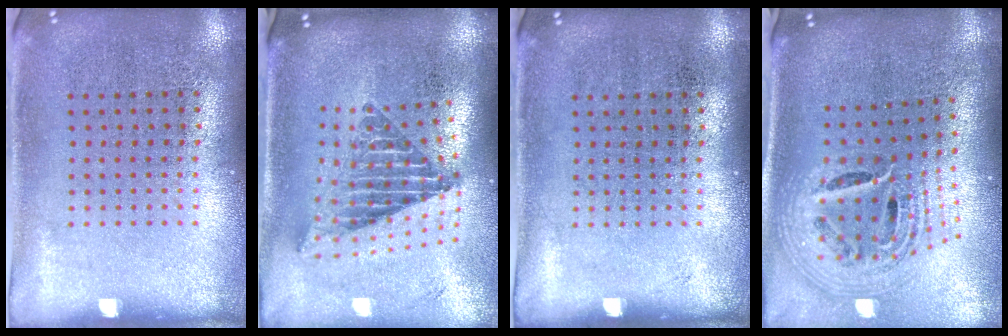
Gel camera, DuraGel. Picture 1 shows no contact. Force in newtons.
{"total": 2.4, "press": 1.7, "slide": 1.8}
{"total": 0.0}
{"total": 2.6, "press": 1.8, "slide": 1.9}